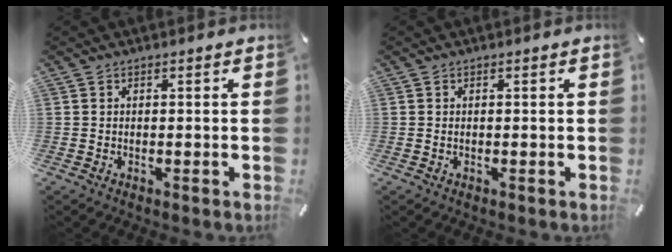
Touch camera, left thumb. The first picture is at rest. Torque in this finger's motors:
{"motor_torque": [-0.02, -0.17, 0.03, -0.04, 0.01]}